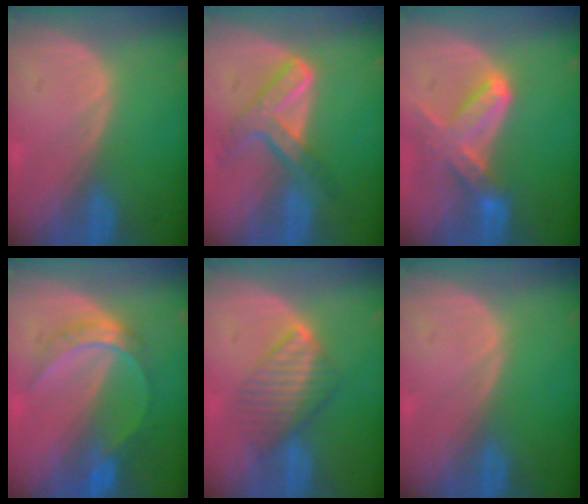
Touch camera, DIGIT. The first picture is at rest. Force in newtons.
{"total": 7.3, "press": 6.1, "slide": 4.0}
{"total": 7.1, "press": 6.6, "slide": 2.8}
{"total": 6.5, "press": 5.6, "slide": 3.4}
{"total": 5.7, "press": 5.6, "slide": 0.6}
{"total": 0.0}